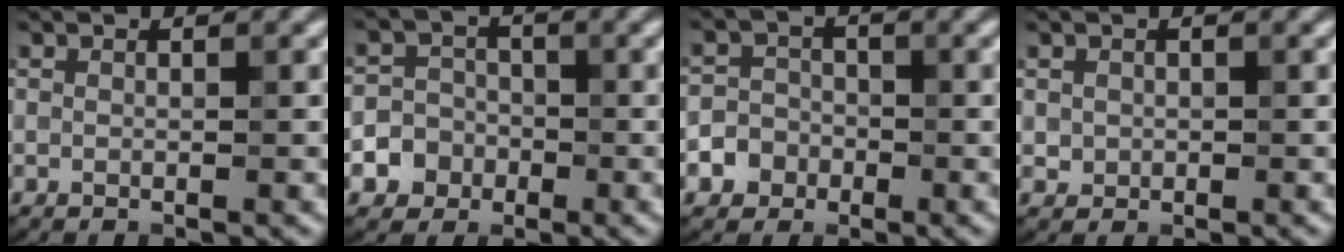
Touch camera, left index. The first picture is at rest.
{"total": 3.9, "force": [-1.6, 3.5, 0.4], "torque": [0.030, -0.004, -0.040]}
{"total": 3.2, "force": [-1.5, 2.9, 0.4], "torque": [0.024, -0.003, -0.033]}
{"total": 1.0, "force": [0.1, 0.9, 0.2], "torque": [0.002, -0.005, 0.003]}